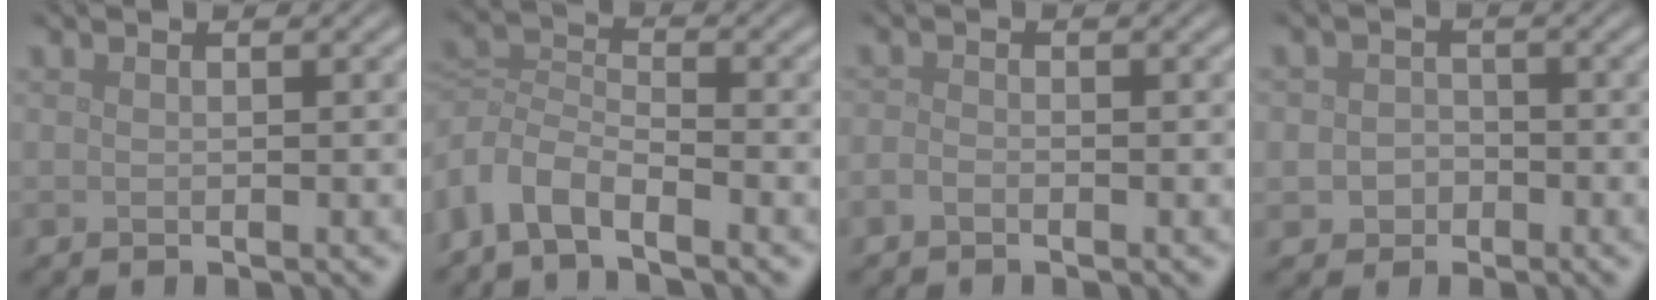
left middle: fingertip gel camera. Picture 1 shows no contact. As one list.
[{"total": 4.5, "force": [-2.8, 2.2, 2.7], "torque": [-0.055, -0.002, -0.070]}, {"total": 0.9, "force": [-0.7, 0.4, 0.5], "torque": [-0.011, -0.001, -0.016]}, {"total": 2.0, "force": [-0.6, 1.8, 0.7], "torque": [-0.002, 0.000, -0.016]}]